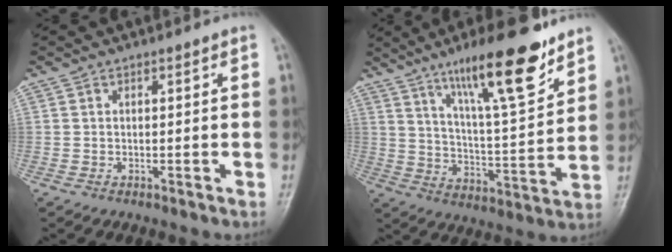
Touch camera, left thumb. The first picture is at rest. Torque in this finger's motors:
{"motor_torque": [0.70, 0.23, 1.45, -1.31, 0.19]}